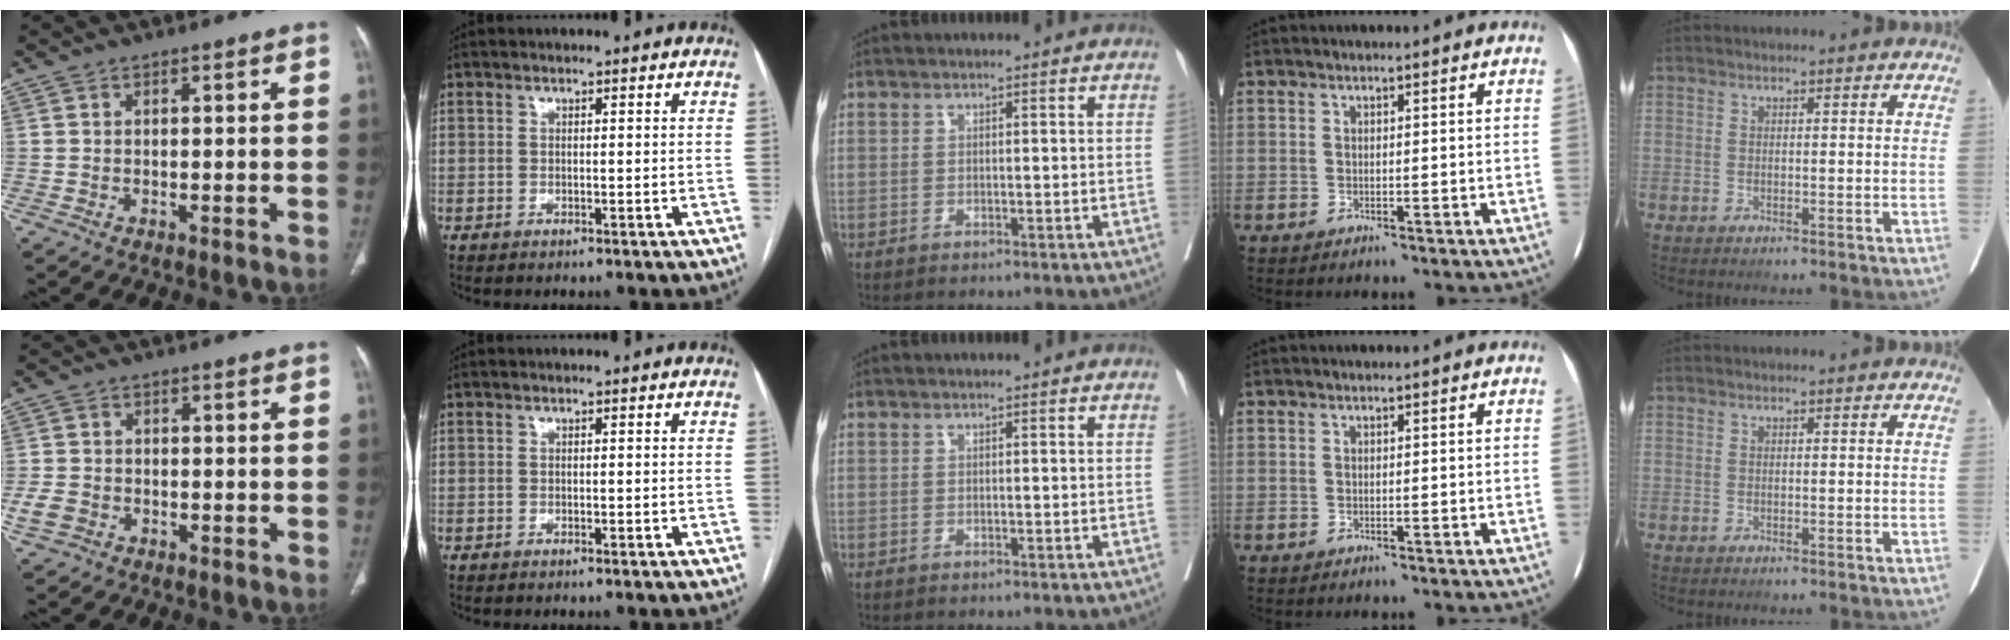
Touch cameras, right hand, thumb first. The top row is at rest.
{"thumb": {"total": 3.7, "force": [-1.4, 2.9, 1.8], "torque": [-0.039, 0.010, -0.024]}}